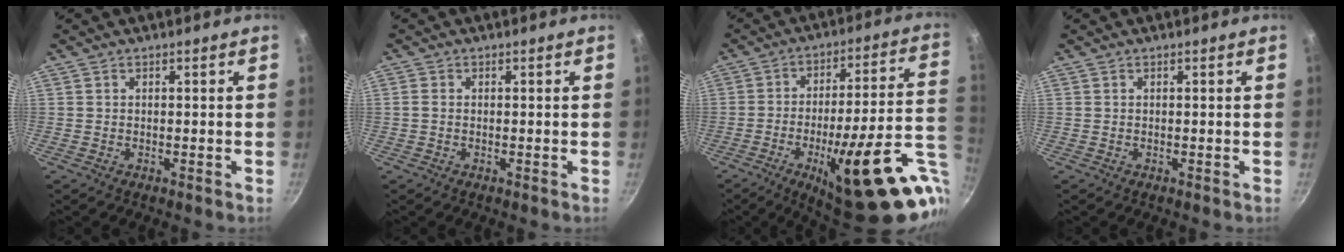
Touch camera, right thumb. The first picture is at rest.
{"total": 1.0, "force": [-0.1, 0.7, 0.7], "torque": [-0.015, 0.002, -0.004]}
{"total": 26.8, "force": [-9.1, 7.0, 24.2], "torque": [-0.300, 0.015, -0.122]}
{"total": 0.0}